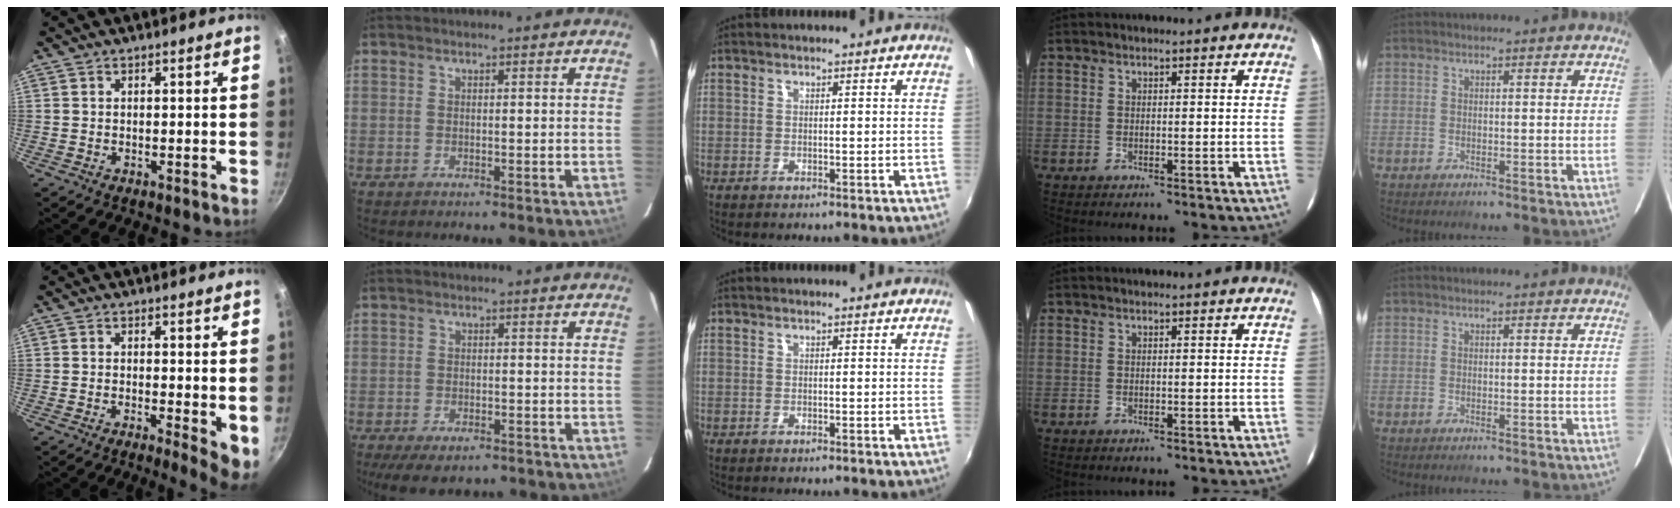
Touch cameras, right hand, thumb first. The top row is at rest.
{"thumb": {"total": 5.0, "force": [-0.8, 1.4, 4.7], "torque": [-0.058, -0.008, -0.009]}, "index": {"total": 9.3, "force": [-7.1, 3.6, 4.8], "torque": [-0.107, -0.023, -0.105]}}